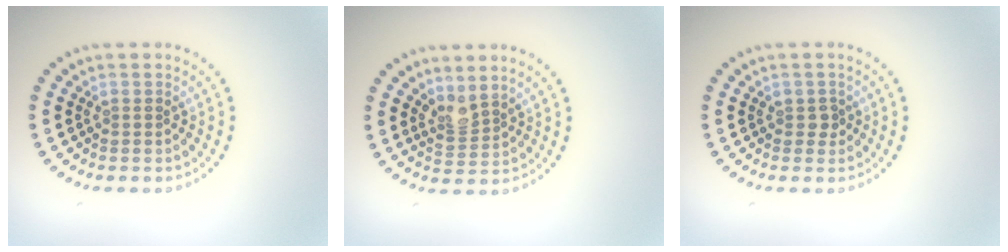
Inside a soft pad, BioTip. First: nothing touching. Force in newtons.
{"total": 2.1, "press": 1.5, "slide": 1.4}
{"total": 0.9, "press": 0.8, "slide": 0.3}